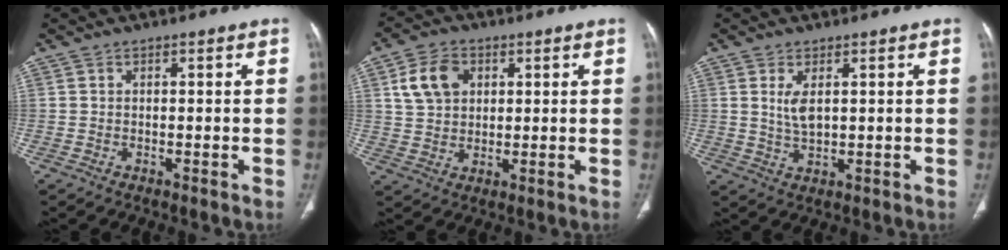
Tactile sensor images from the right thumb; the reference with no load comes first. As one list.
[{"total": 8.3, "force": [2.9, 6.1, 4.8], "torque": [-0.074, -0.001, 0.055]}, {"total": 3.9, "force": [1.2, 1.7, 3.2], "torque": [-0.065, -0.011, 0.032]}]